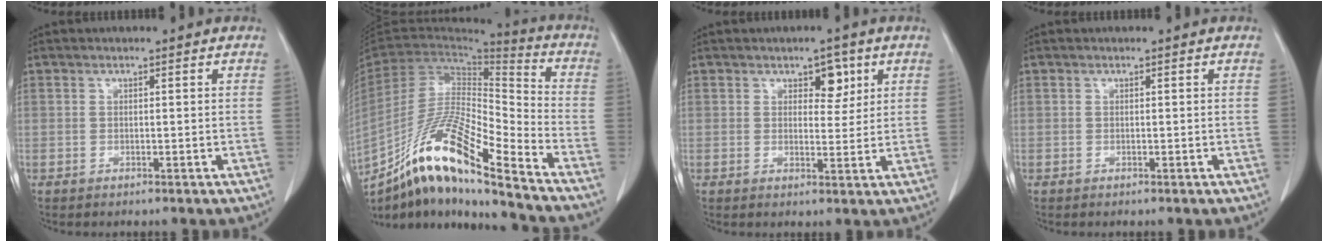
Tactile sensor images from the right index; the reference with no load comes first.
{"total": 19.1, "force": [-13.9, 1.1, 13.0], "torque": [-0.258, -0.014, -0.255]}
{"total": 3.7, "force": [1.9, 2.0, 2.4], "torque": [-0.028, 0.002, 0.028]}
{"total": 0.0}